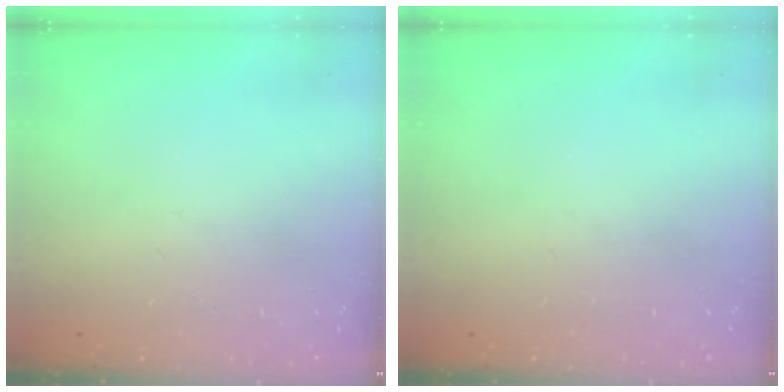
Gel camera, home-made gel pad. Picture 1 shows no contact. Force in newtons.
{"total": 0.0}